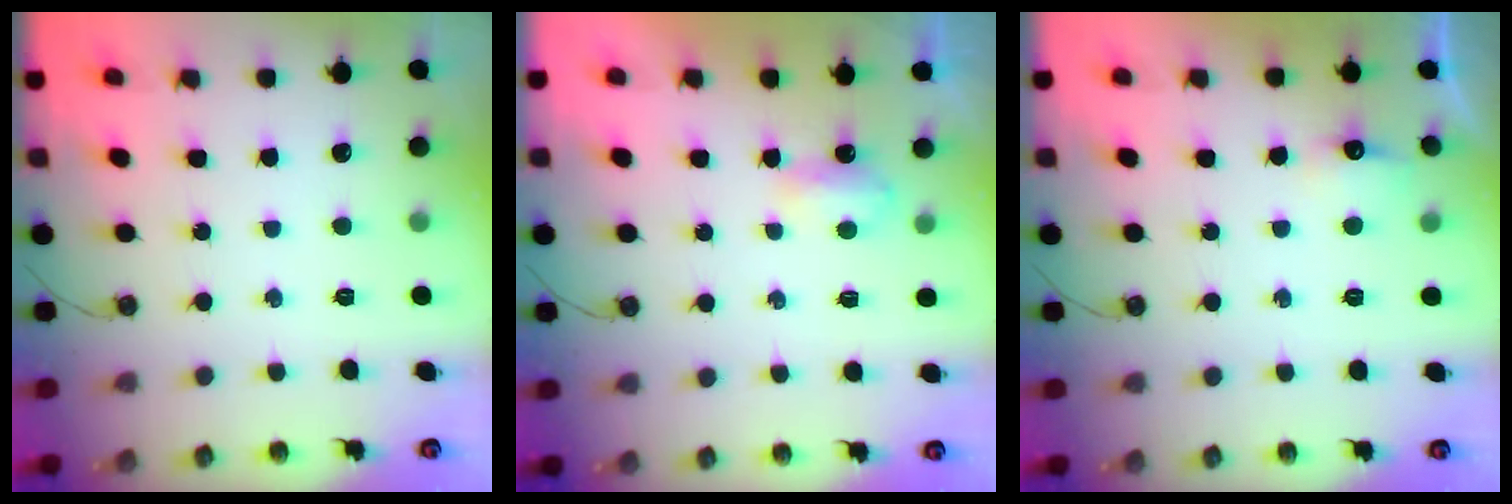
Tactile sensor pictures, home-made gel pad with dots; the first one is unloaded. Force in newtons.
{"total": 3.4, "press": 3.3, "slide": 0.4}
{"total": 5.2, "press": 5.1, "slide": 1.0}